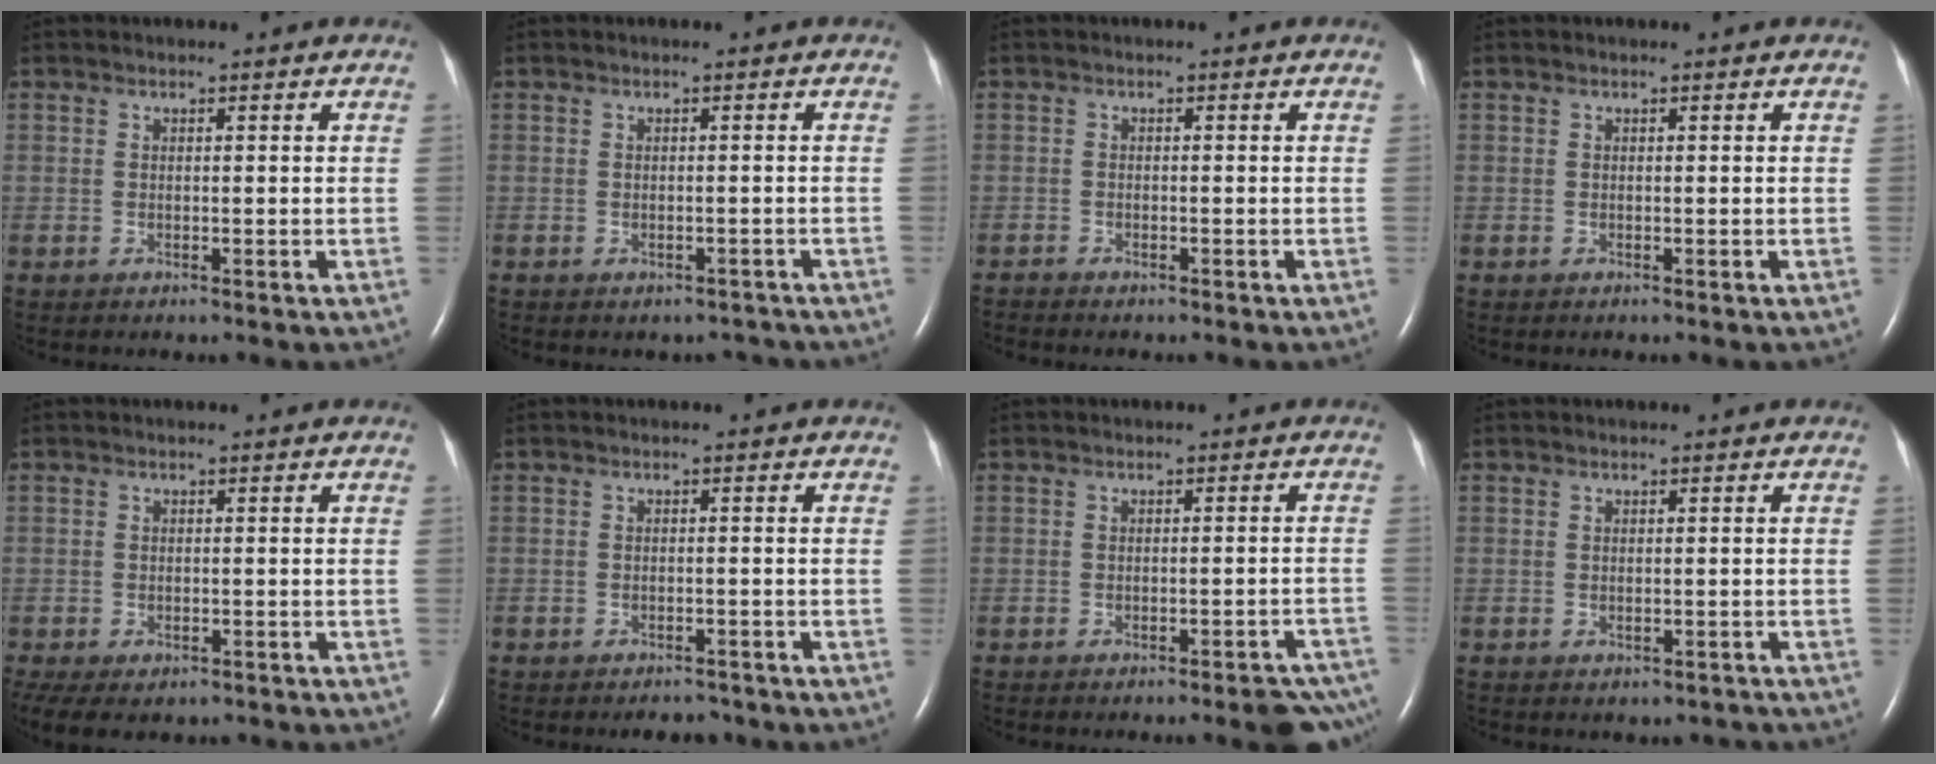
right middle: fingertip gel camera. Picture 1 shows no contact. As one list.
[{"total": 2.3, "force": [-2.0, 1.2, 0.1], "torque": [0.000, 0.004, -0.027]}, {"total": 1.7, "force": [-1.5, 0.4, 0.6], "torque": [-0.013, -0.003, -0.019]}, {"total": 0.0}, {"total": 9.9, "force": [-6.6, 5.5, 4.9], "torque": [-0.121, -0.012, -0.085]}, {"total": 2.7, "force": [-2.4, 1.1, 0.5], "torque": [-0.012, -0.002, -0.033]}, {"total": 6.8, "force": [-5.8, 1.2, 3.4], "torque": [-0.018, 0.001, -0.067]}, {"total": 1.8, "force": [-1.5, 0.9, 0.3], "torque": [-0.002, 0.000, -0.018]}]